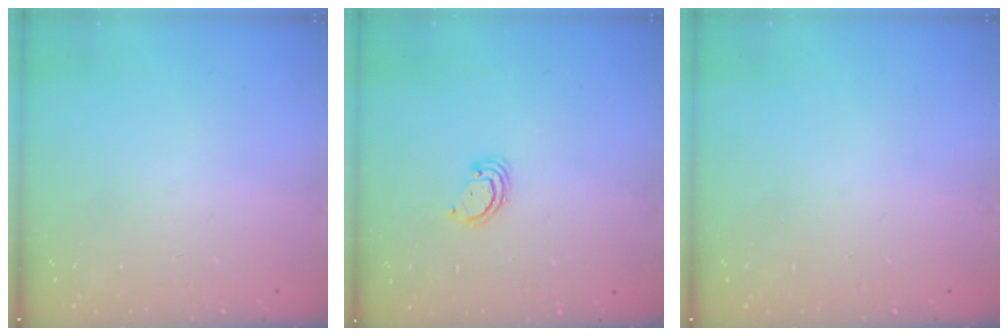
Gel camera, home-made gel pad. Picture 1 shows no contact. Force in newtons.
{"total": 2.3, "press": 2.3, "slide": 0.2}
{"total": 0.0}